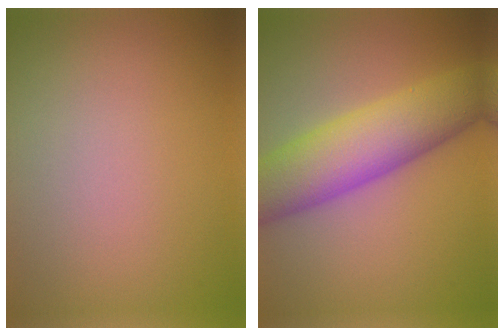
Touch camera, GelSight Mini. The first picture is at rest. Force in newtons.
{"total": 8.7, "press": 8.7, "slide": 0.3}